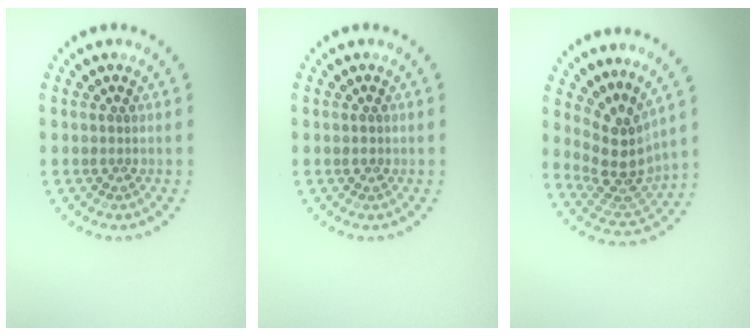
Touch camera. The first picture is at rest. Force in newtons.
{"total": 0.7, "press": 0.7, "slide": 0.1}
{"total": 4.2, "press": 3.1, "slide": 2.8}